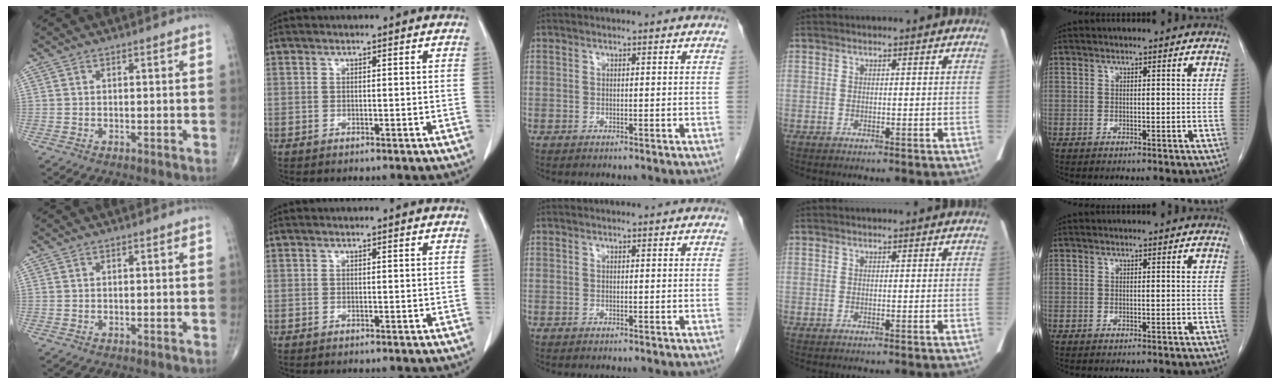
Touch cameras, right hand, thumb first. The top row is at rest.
{}